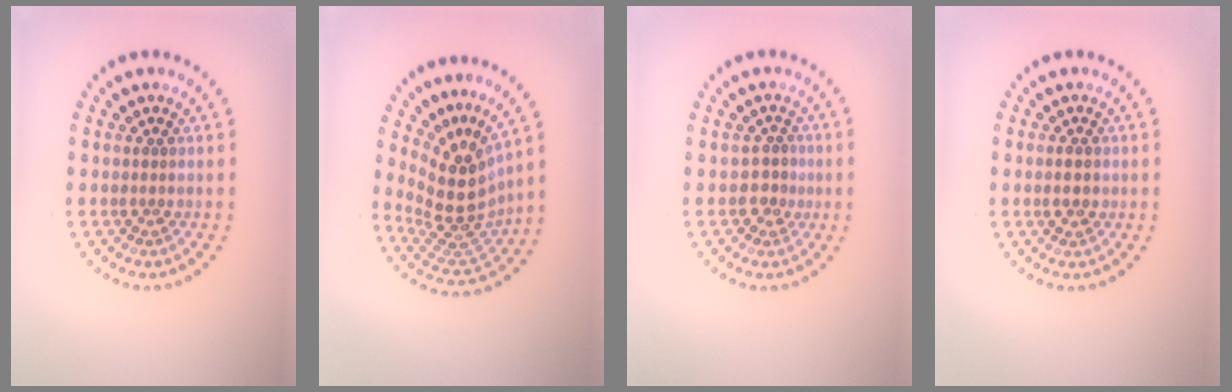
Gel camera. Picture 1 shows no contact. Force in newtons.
{"total": 4.9, "press": 3.6, "slide": 3.4}
{"total": 1.7, "press": 1.5, "slide": 0.9}
{"total": 2.1, "press": 2.1, "slide": 0.2}